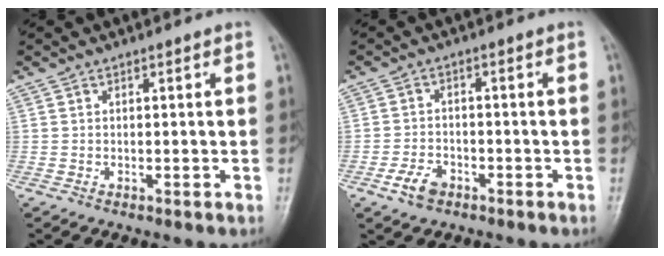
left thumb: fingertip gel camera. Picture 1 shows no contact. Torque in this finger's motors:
{"motor_torque": [0.21, 0.49, 0.32, 0.35, 0.01]}